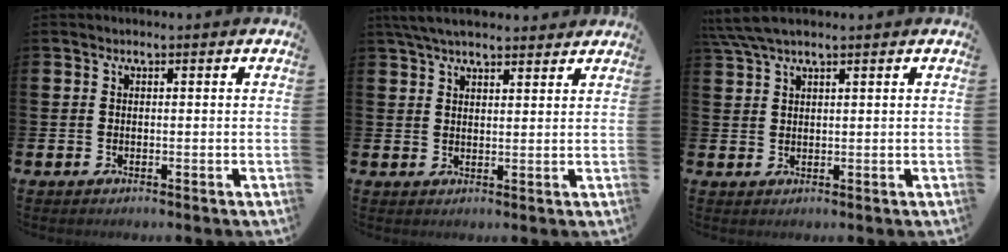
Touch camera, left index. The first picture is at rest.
{"total": 5.1, "force": [4.6, 1.3, 1.7], "torque": [-0.050, -0.008, 0.088]}
{"total": 3.7, "force": [3.0, 0.7, 2.1], "torque": [-0.051, 0.001, 0.056]}